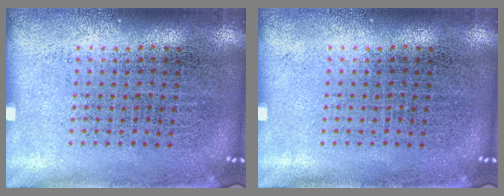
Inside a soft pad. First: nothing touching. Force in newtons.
{"total": 0.0}